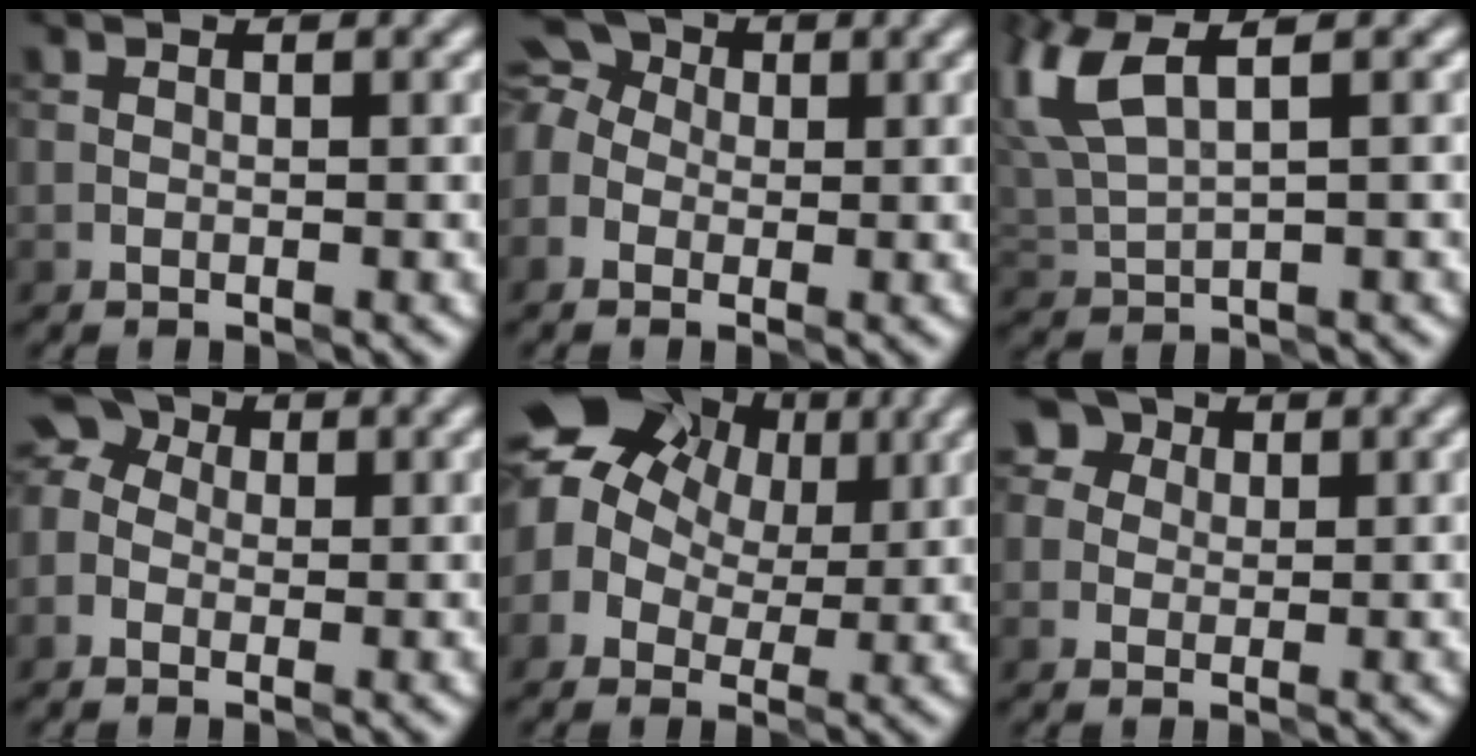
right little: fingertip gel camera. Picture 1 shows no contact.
{"total": 5.8, "force": [0.5, 4.8, 3.3], "torque": [-0.068, 0.033, -0.023]}
{"total": 6.0, "force": [3.2, 2.1, 4.6], "torque": [-0.119, 0.016, 0.068]}
{"total": 5.8, "force": [0.9, 4.6, 3.3], "torque": [-0.056, 0.032, -0.023]}
{"total": 10.3, "force": [4.4, 7.2, 5.9], "torque": [-0.092, 0.037, 0.063]}
{"total": 4.3, "force": [2.1, 3.4, 1.7], "torque": [-0.007, 0.025, 0.007]}